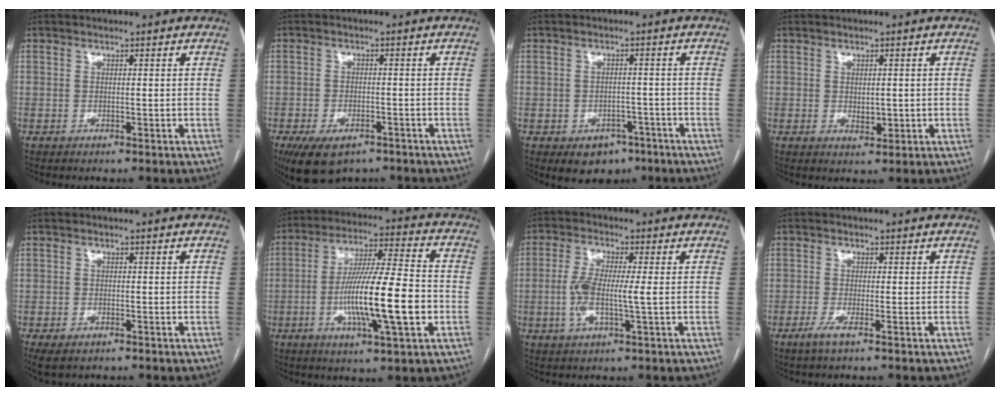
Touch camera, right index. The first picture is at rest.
{"total": 8.3, "force": [-5.6, 4.3, 4.4], "torque": [-0.073, -0.004, -0.085]}
{"total": 5.8, "force": [-3.3, 4.2, 2.3], "torque": [-0.019, 0.009, -0.034]}
{"total": 2.0, "force": [0.0, 1.2, 1.7], "torque": [-0.026, -0.004, 0.007]}
{"total": 3.3, "force": [-2.0, 1.8, 1.9], "torque": [-0.036, -0.008, -0.027]}
{"total": 16.0, "force": [-3.6, 1.1, 15.5], "torque": [-0.276, -0.004, -0.063]}
{"total": 6.6, "force": [-0.5, 0.8, 6.6], "torque": [-0.144, -0.001, -0.012]}
{"total": 2.0, "force": [-1.1, -0.1, 1.7], "torque": [-0.032, -0.005, -0.023]}